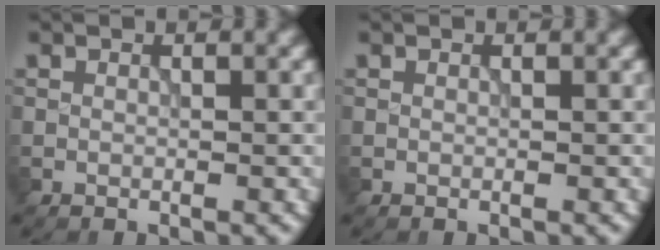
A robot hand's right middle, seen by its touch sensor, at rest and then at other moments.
{"total": 0.0}